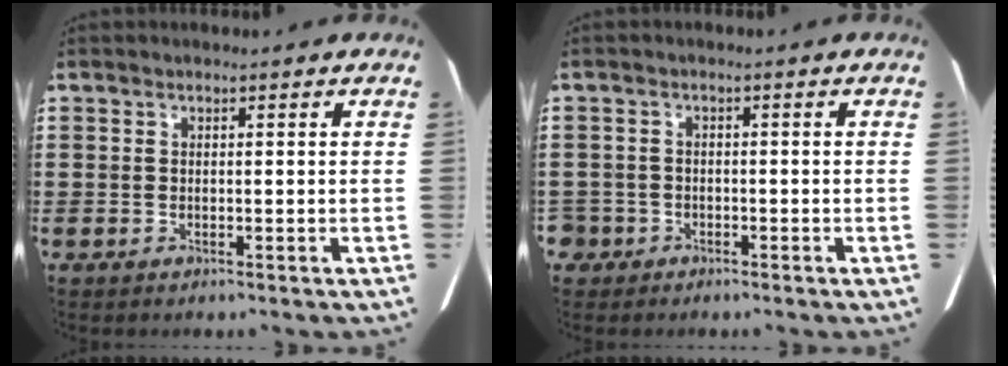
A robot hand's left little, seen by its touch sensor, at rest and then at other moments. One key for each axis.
{"total": 1.8, "fx": -1.4, "fy": 1.0, "fz": 0.2, "tx": -0.017, "ty": -0.001, "tz": -0.035}